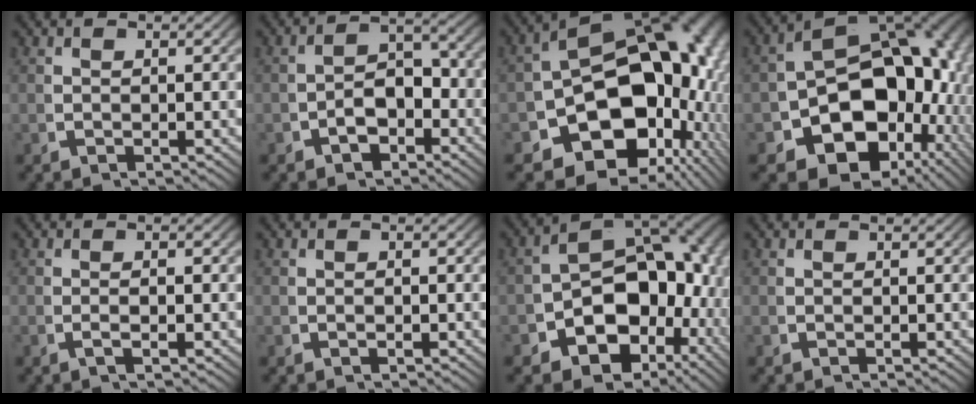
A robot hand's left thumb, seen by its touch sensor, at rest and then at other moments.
{"total": 4.5, "force": [-1.7, 2.9, 2.9], "torque": [-0.050, -0.016, -0.017]}
{"total": 20.7, "force": [-1.9, 13.4, 15.7], "torque": [-0.239, -0.047, -0.022]}
{"total": 21.1, "force": [-3.6, 14.4, 15.0], "torque": [-0.238, -0.063, -0.042]}
{"total": 1.3, "force": [-0.4, 0.3, 1.2], "torque": [-0.028, -0.002, -0.007]}
{"total": 0.7, "force": [-0.2, 0.4, 0.5], "torque": [-0.011, 0.002, -0.007]}
{"total": 17.8, "force": [-3.6, 12.7, 11.9], "torque": [-0.190, -0.066, -0.036]}
{"total": 0.0}